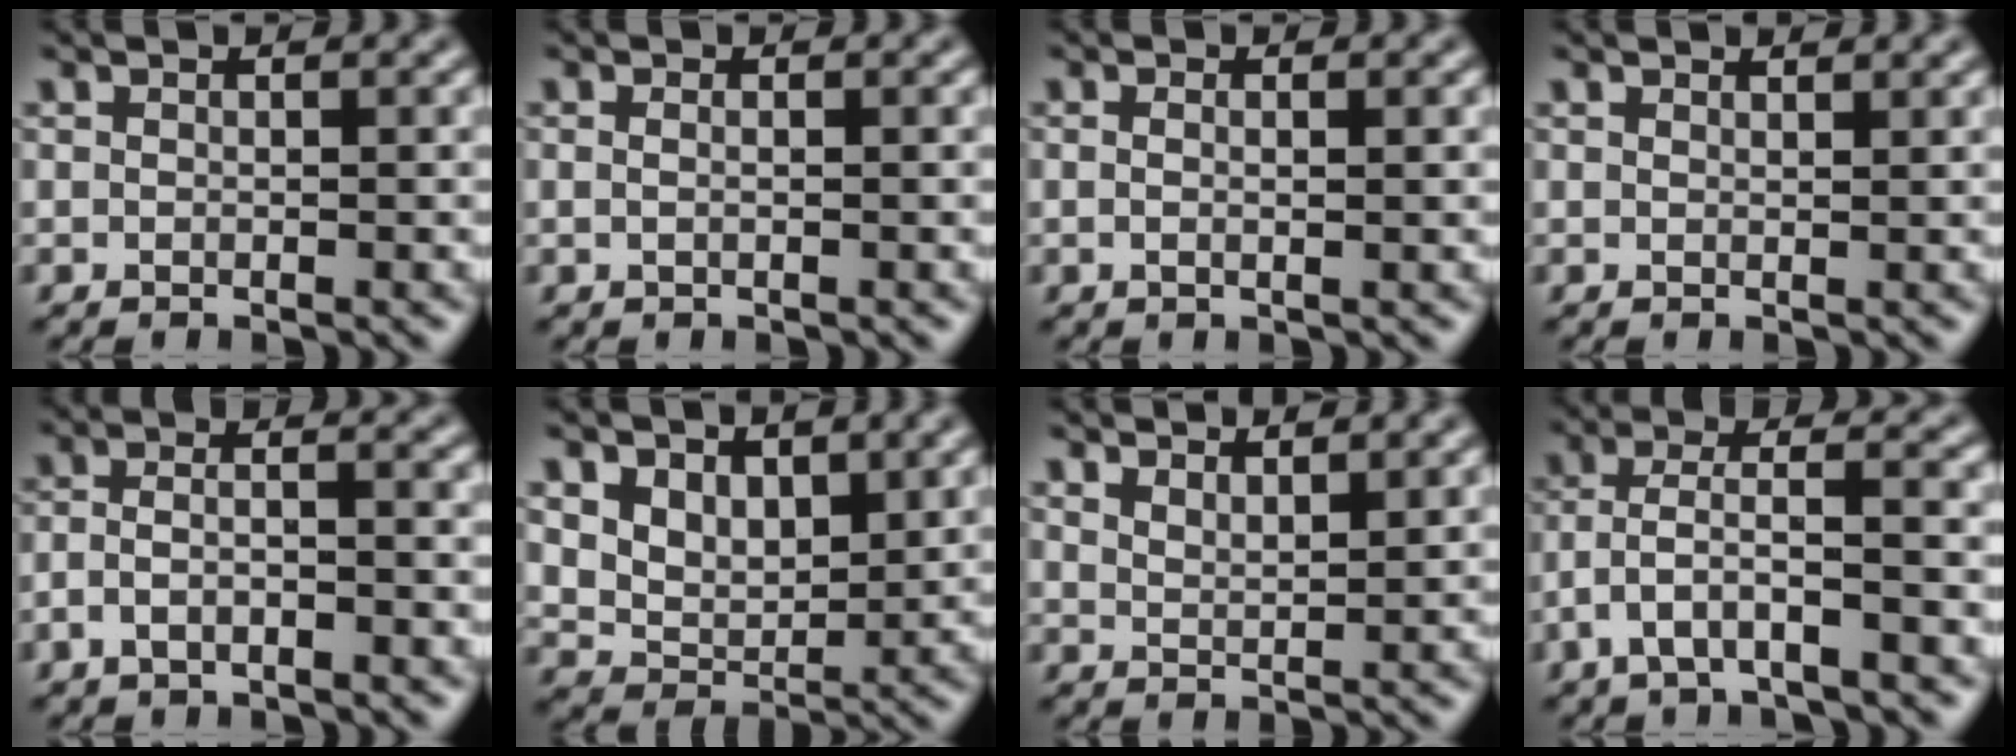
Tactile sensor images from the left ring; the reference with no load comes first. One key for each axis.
{"total": 0.8, "fx": 0.2, "fy": 0.4, "fz": 0.6, "tx": -0.006, "ty": -0.009, "tz": -0.001}
{"total": 1.2, "fx": 0.3, "fy": 0.4, "fz": 1.1, "tx": -0.011, "ty": -0.010, "tz": -0.005}
{"total": 1.2, "fx": 1.1, "fy": 0.1, "fz": 0.3, "tx": -0.006, "ty": -0.003, "tz": 0.015}
{"total": 3.1, "fx": -1.6, "fy": 1.0, "fz": 2.5, "tx": -0.053, "ty": 0.002, "tz": -0.032}
{"total": 3.9, "fx": 2.0, "fy": 2.6, "fz": 2.1, "tx": -0.052, "ty": -0.017, "tz": 0.034}
{"total": 3.4, "fx": 3.0, "fy": 0.8, "fz": 1.4, "tx": -0.008, "ty": 0.005, "tz": 0.041}
{"total": 4.5, "fx": -2.0, "fy": 1.1, "fz": 3.8, "tx": -0.083, "ty": 0.008, "tz": -0.040}